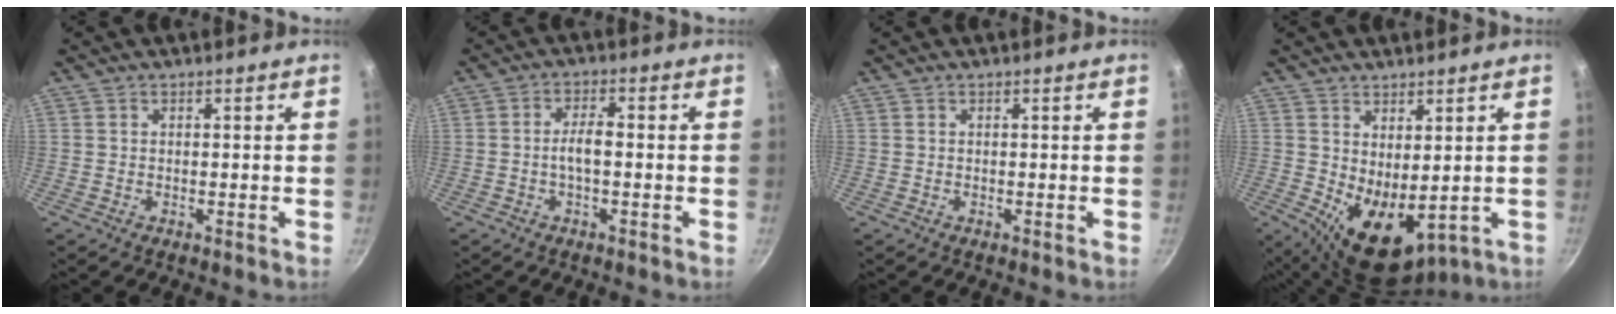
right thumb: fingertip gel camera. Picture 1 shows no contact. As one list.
[{"total": 3.8, "force": [-0.8, 1.4, 3.4], "torque": [-0.065, 0.018, -0.017]}, {"total": 0.0}, {"total": 9.4, "force": [0.6, 5.2, 7.9], "torque": [-0.096, -0.027, 0.031]}]